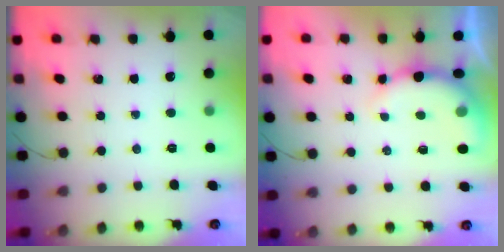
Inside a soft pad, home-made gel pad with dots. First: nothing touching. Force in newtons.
{"total": 8.3, "press": 8.2, "slide": 1.4}